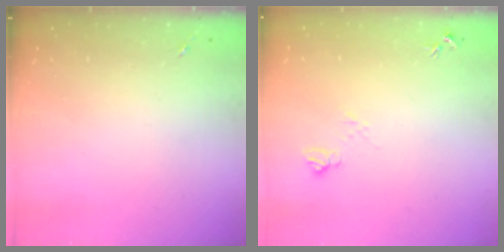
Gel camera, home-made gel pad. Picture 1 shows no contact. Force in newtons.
{"total": 6.3, "press": 6.3, "slide": 0.7}